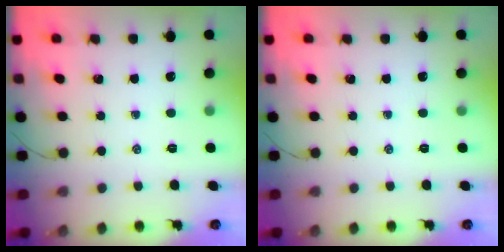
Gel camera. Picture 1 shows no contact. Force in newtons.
{"total": 0.0}